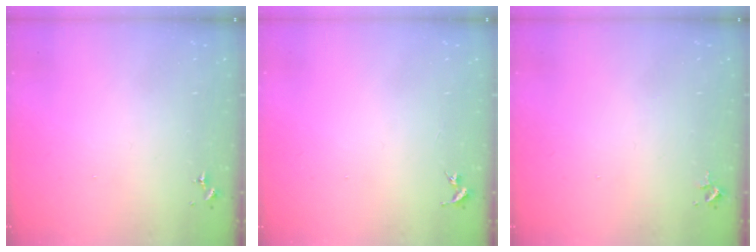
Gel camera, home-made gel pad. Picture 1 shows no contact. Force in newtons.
{"total": 0.0}
{"total": 2.4, "press": 2.4, "slide": 0.3}